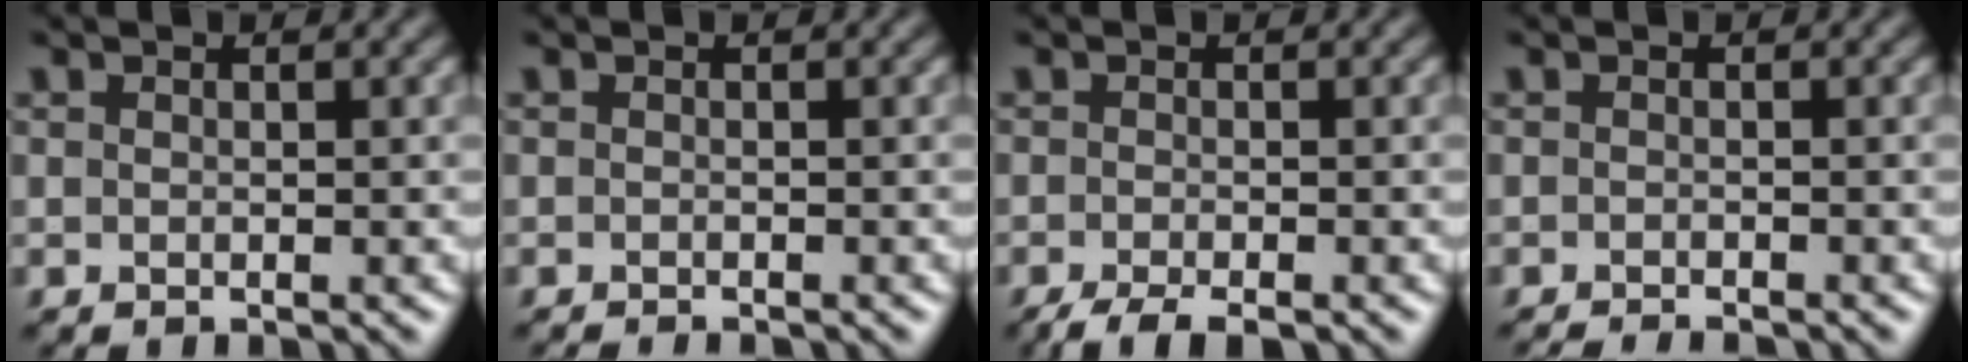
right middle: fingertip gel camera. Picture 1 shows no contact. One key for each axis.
{"total": 1.3, "fx": -1.2, "fy": 0.2, "fz": 0.5, "tx": 0.004, "ty": -0.003, "tz": -0.017}
{"total": 3.3, "fx": -2.5, "fy": 0.7, "fz": 2.0, "tx": -0.036, "ty": -0.007, "tz": -0.047}
{"total": 2.2, "fx": -1.9, "fy": 0.3, "fz": 1.0, "tx": -0.007, "ty": -0.004, "tz": -0.032}